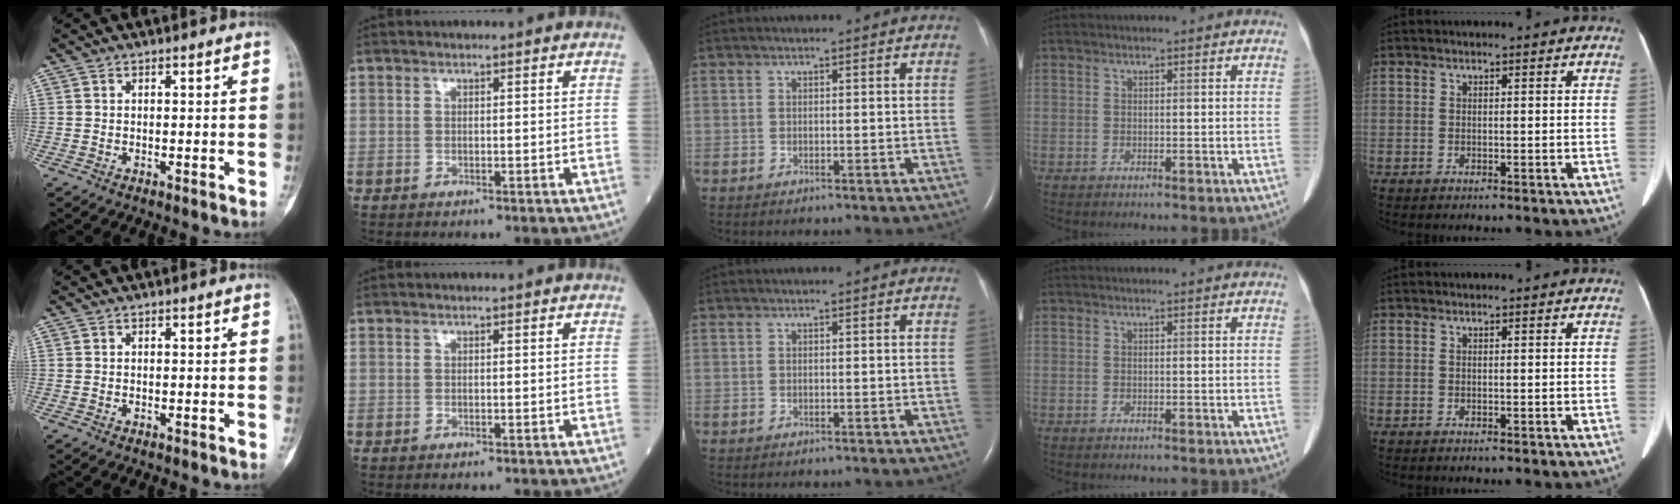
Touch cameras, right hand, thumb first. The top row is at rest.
{}